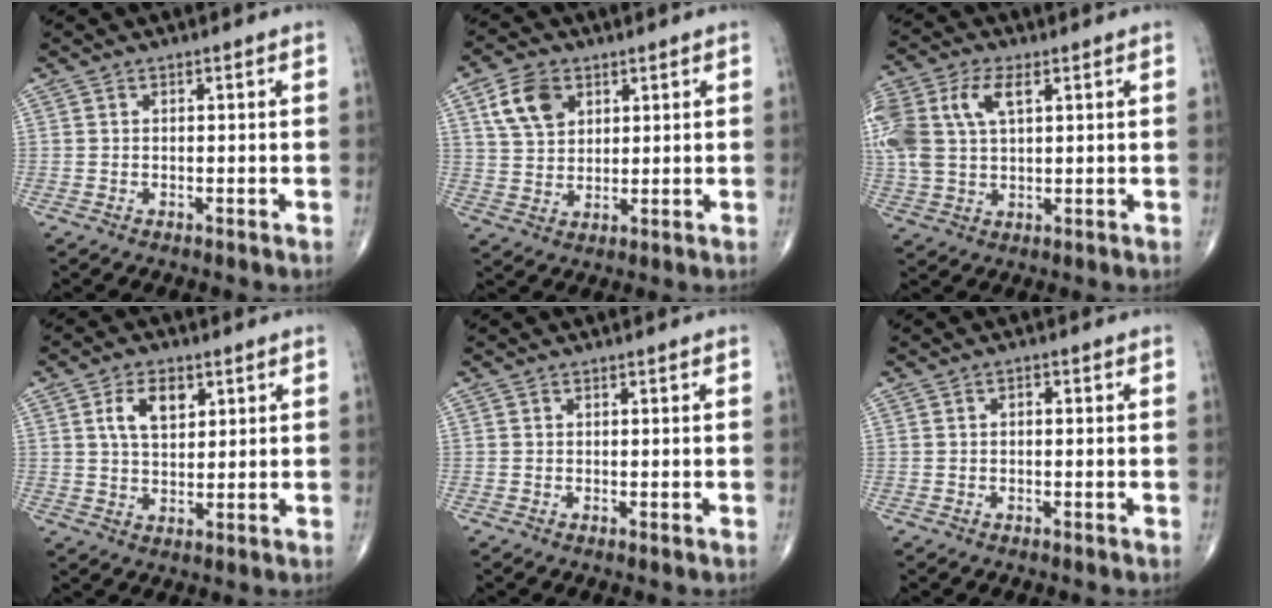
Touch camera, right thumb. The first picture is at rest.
{"total": 8.2, "force": [3.6, 5.6, 4.7], "torque": [-0.071, -0.010, 0.070]}
{"total": 15.6, "force": [4.8, 9.0, 11.8], "torque": [-0.296, 0.017, 0.092]}
{"total": 6.8, "force": [2.6, 3.9, 4.8], "torque": [-0.074, -0.010, 0.049]}
{"total": 0.0}
{"total": 1.0, "force": [0.1, 0.5, 0.8], "torque": [-0.011, 0.003, -0.002]}